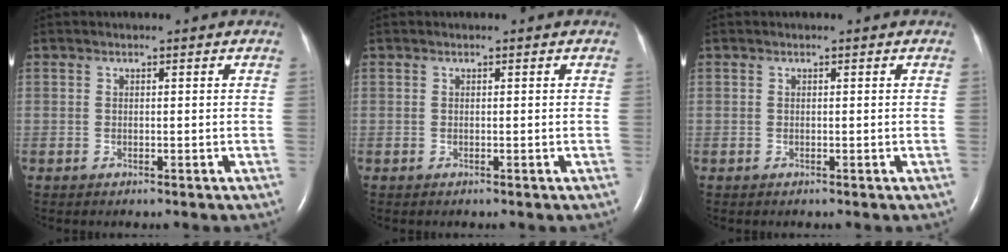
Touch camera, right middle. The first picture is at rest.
{"total": 0.0}
{"total": 0.0}